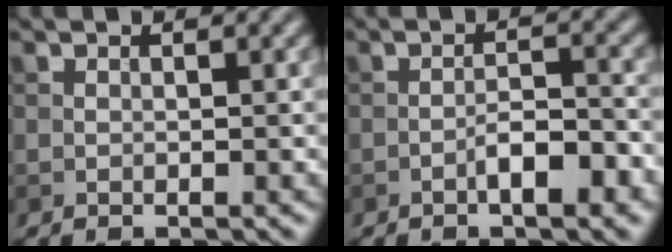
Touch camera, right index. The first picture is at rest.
{"total": 3.6, "force": [-1.7, 1.0, 3.0], "torque": [-0.051, 0.008, -0.030]}